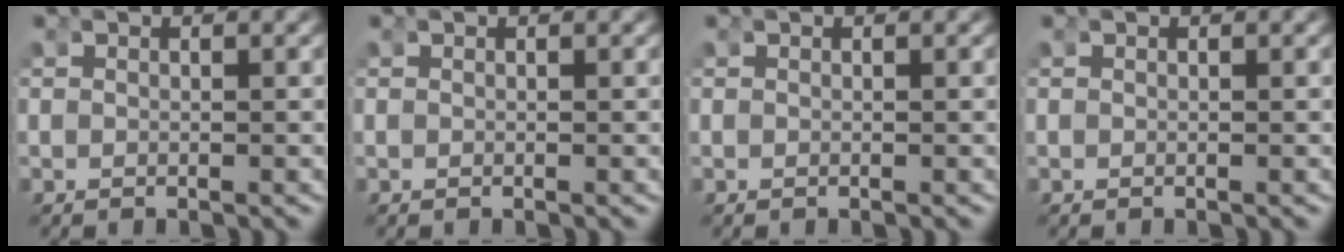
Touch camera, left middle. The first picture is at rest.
{"total": 0.0}
{"total": 0.0}
{"total": 0.0}